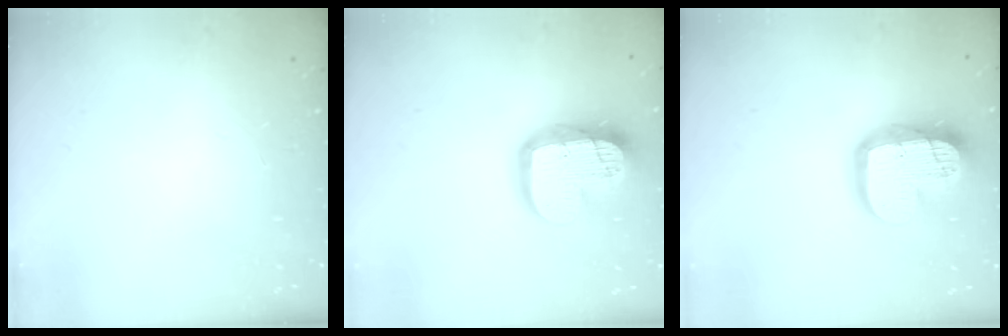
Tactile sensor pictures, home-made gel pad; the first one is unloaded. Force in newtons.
{"total": 16.9, "press": 16.9, "slide": 1.3}
{"total": 16.9, "press": 16.9, "slide": 1.3}